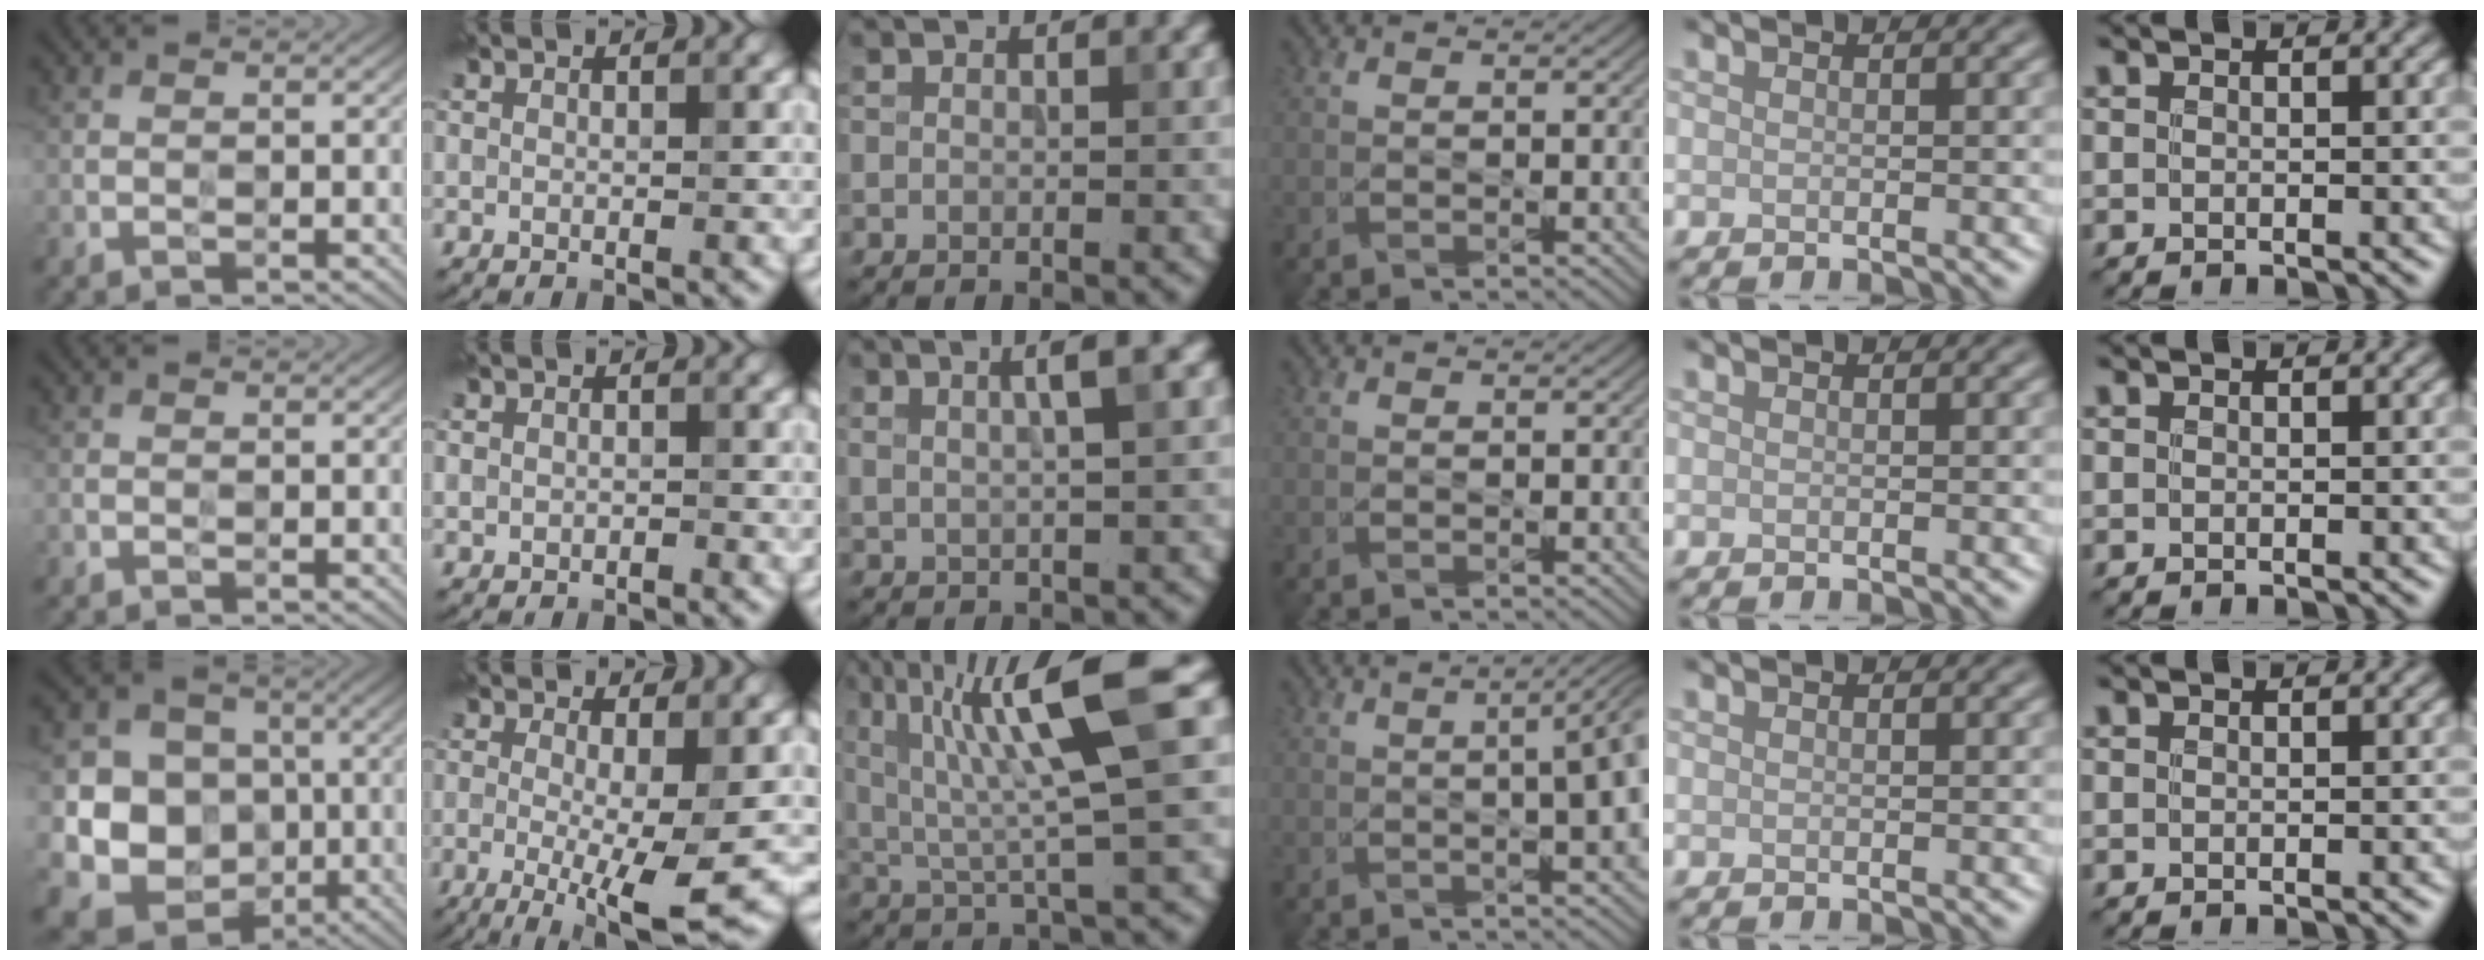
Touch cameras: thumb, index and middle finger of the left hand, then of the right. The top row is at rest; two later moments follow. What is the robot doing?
{"motion": "wipe", "object": "measuring cup"}